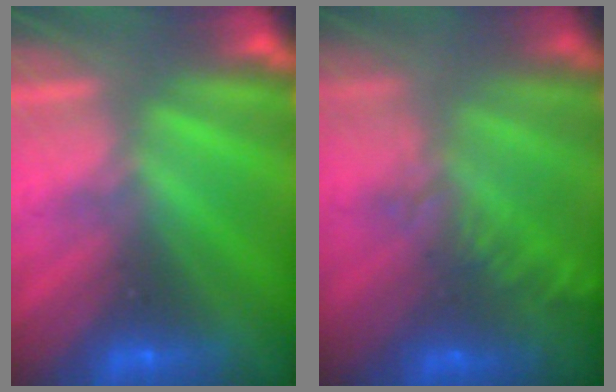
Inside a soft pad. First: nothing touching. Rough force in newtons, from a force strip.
{"total": 7.8}